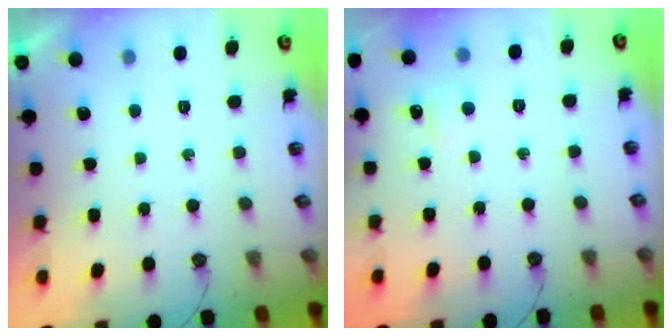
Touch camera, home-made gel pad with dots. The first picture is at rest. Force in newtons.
{"total": 5.1, "press": 5.0, "slide": 0.7}